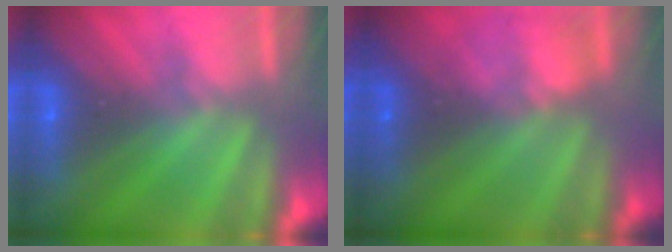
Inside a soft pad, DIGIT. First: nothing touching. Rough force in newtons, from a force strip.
{"total": 2.4}